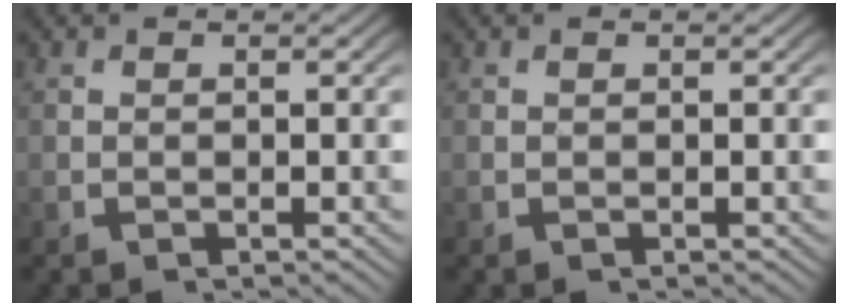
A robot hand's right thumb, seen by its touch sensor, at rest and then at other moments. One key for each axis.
{"total": 0.0}